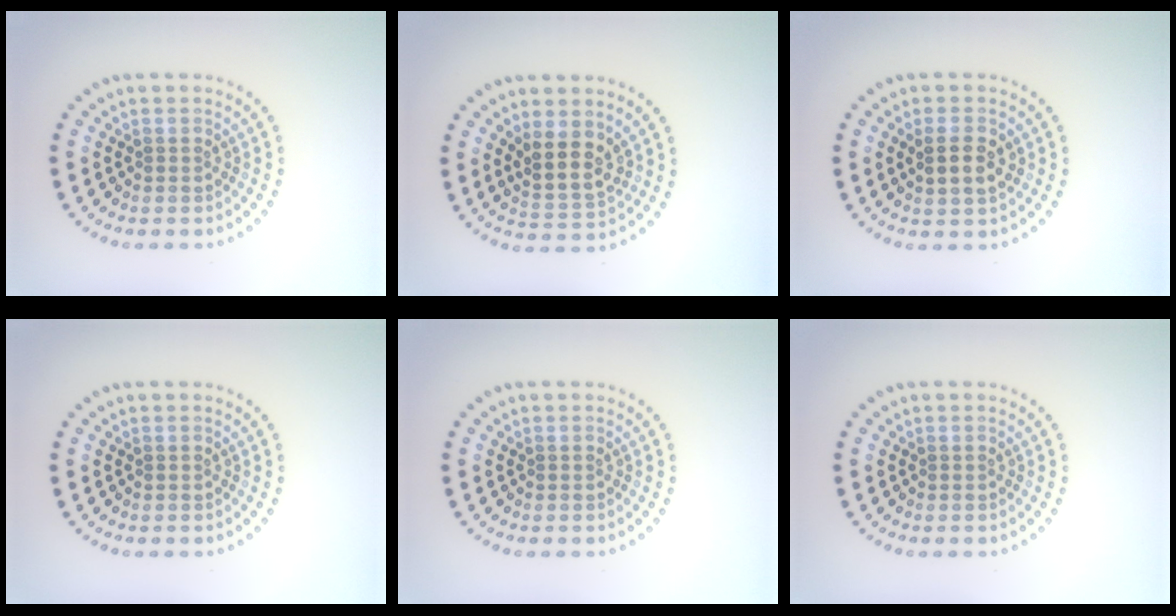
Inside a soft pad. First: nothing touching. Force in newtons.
{"total": 3.4, "press": 3.0, "slide": 1.5}
{"total": 2.7, "press": 2.6, "slide": 0.6}
{"total": 0.0}
{"total": 0.0}
{"total": 0.0}